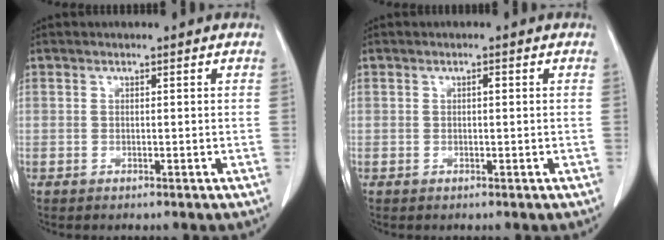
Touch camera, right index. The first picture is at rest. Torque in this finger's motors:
{"motor_torque": [0.22, -0.17, 0.01, 0.01]}